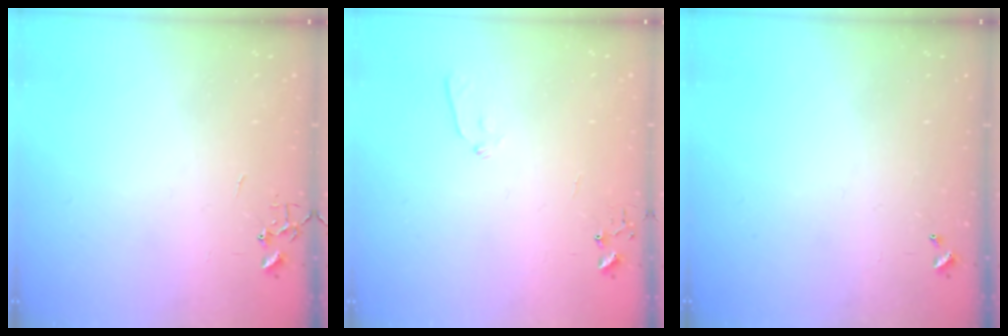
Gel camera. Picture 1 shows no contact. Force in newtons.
{"total": 5.6, "press": 5.6, "slide": 0.6}
{"total": 0.0}